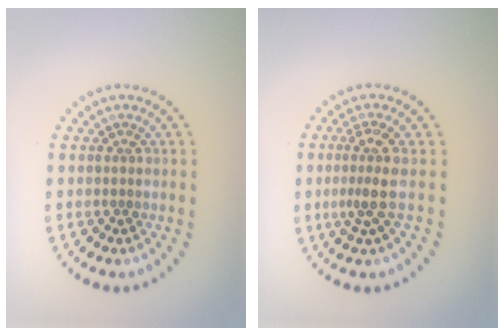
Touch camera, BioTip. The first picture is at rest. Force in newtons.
{"total": 2.8, "press": 2.0, "slide": 2.0}